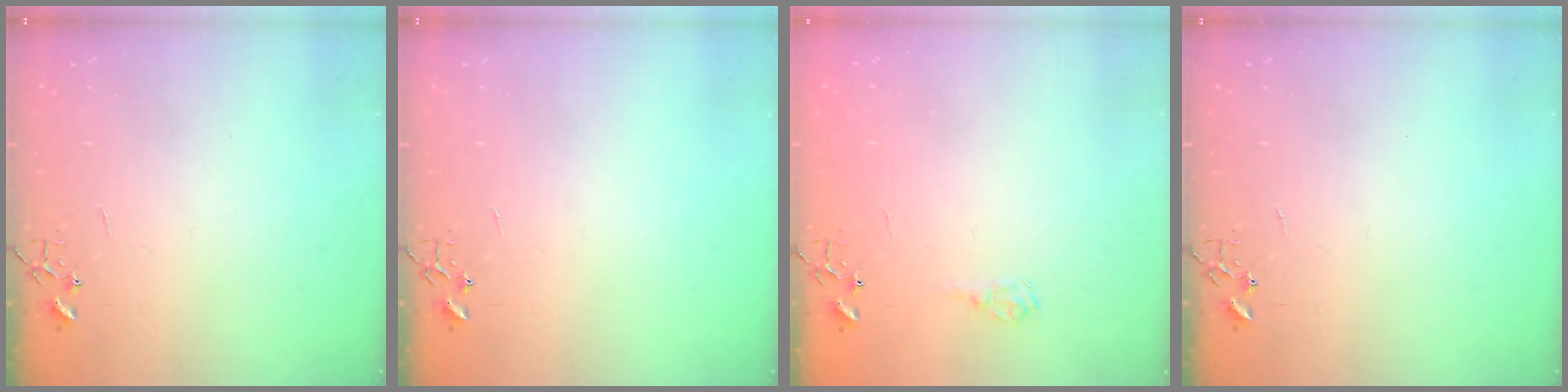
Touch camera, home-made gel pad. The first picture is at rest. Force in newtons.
{"total": 0.0}
{"total": 6.8, "press": 6.8, "slide": 0.9}
{"total": 0.0}